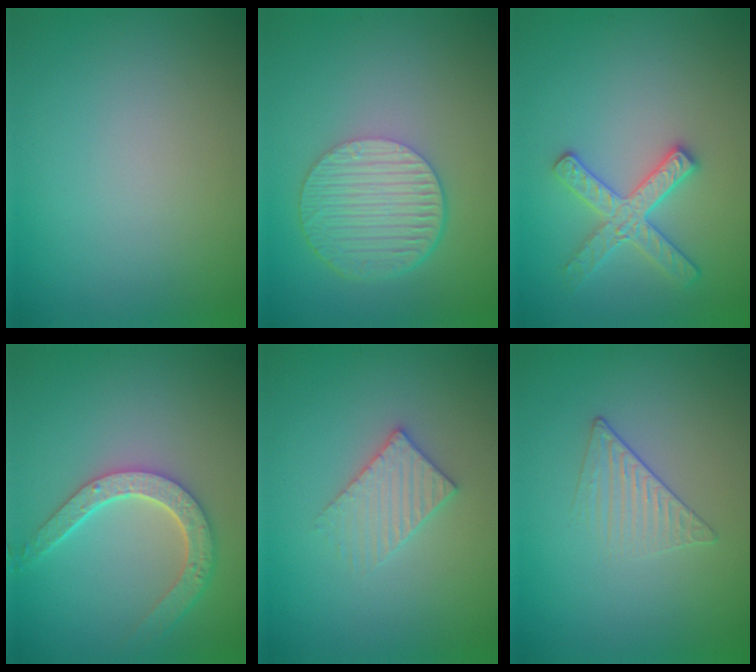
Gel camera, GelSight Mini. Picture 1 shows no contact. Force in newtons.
{"total": 6.6, "press": 4.7, "slide": 4.6}
{"total": 2.9, "press": 2.9, "slide": 0.4}
{"total": 4.6, "press": 3.7, "slide": 2.8}
{"total": 2.7, "press": 2.7, "slide": 0.5}
{"total": 1.6, "press": 1.0, "slide": 1.2}